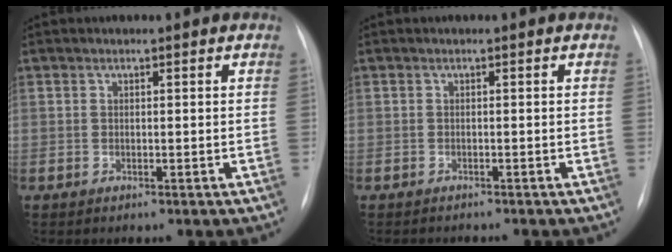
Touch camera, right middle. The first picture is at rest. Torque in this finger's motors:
{"motor_torque": [0.35, -0.62, -0.03, 0.01]}